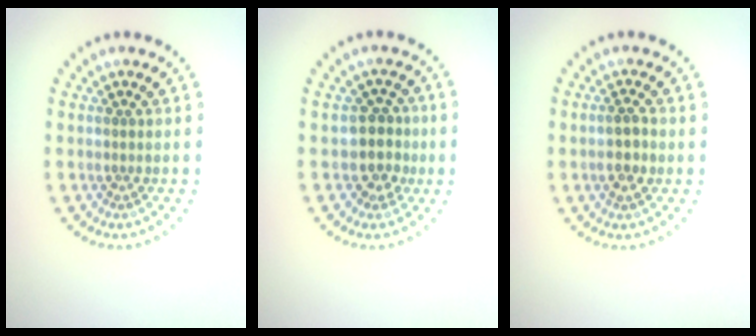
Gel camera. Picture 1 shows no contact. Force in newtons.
{"total": 2.6, "press": 2.1, "slide": 1.4}
{"total": 2.3, "press": 2.2, "slide": 0.5}